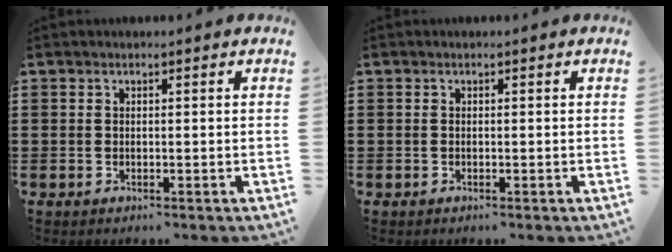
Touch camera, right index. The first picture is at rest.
{"total": 0.0}